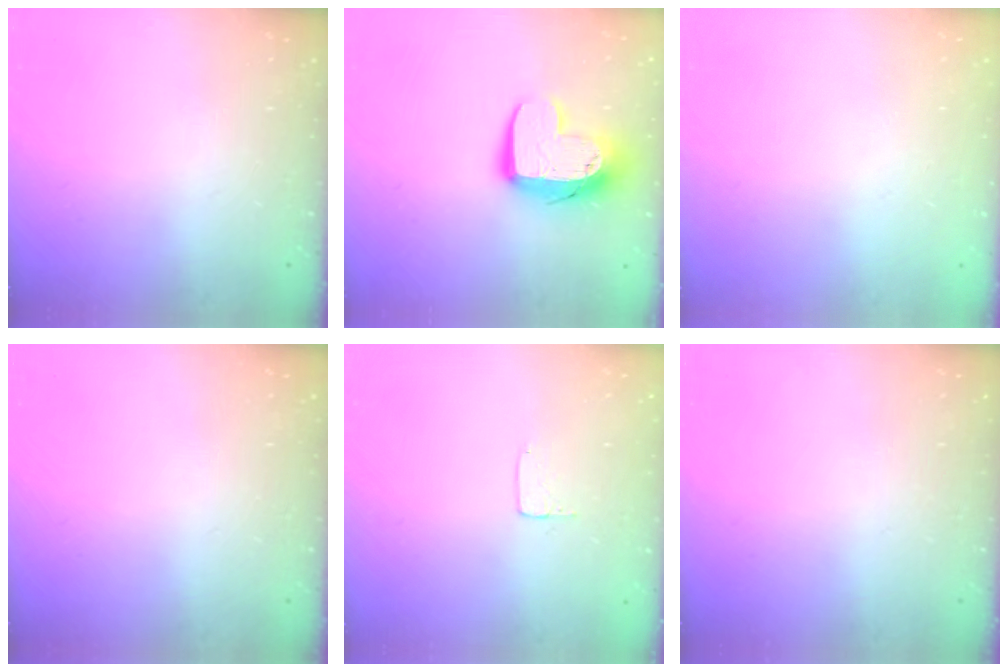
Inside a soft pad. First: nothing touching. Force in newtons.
{"total": 11.0, "press": 10.9, "slide": 0.9}
{"total": 0.0}
{"total": 0.0}
{"total": 3.5, "press": 3.5, "slide": 0.2}
{"total": 0.0}